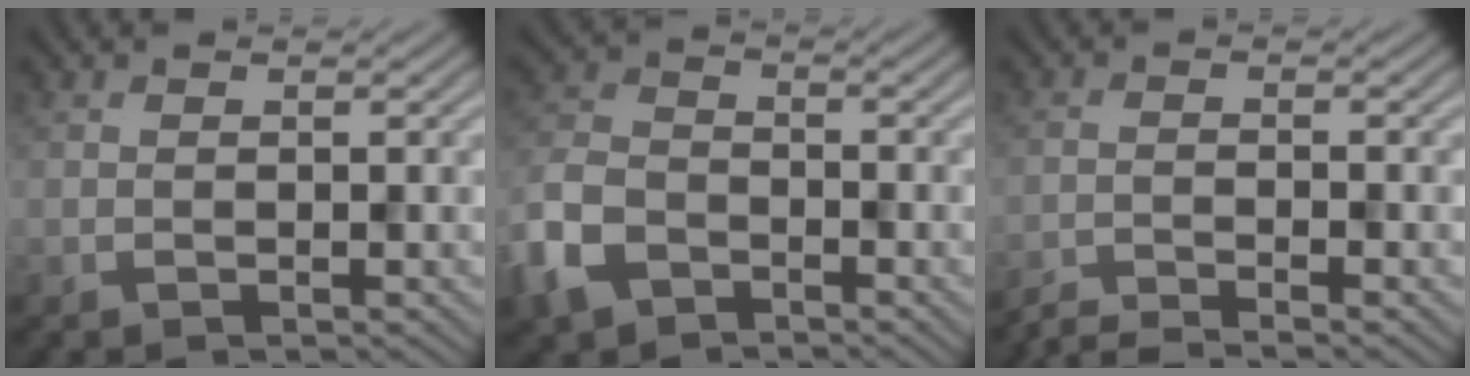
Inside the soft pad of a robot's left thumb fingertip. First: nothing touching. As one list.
[{"total": 7.3, "force": [-4.6, 4.4, 3.5], "torque": [-0.097, -0.008, -0.110]}, {"total": 3.8, "force": [-3.3, 0.3, 1.8], "torque": [-0.033, -0.001, -0.072]}]